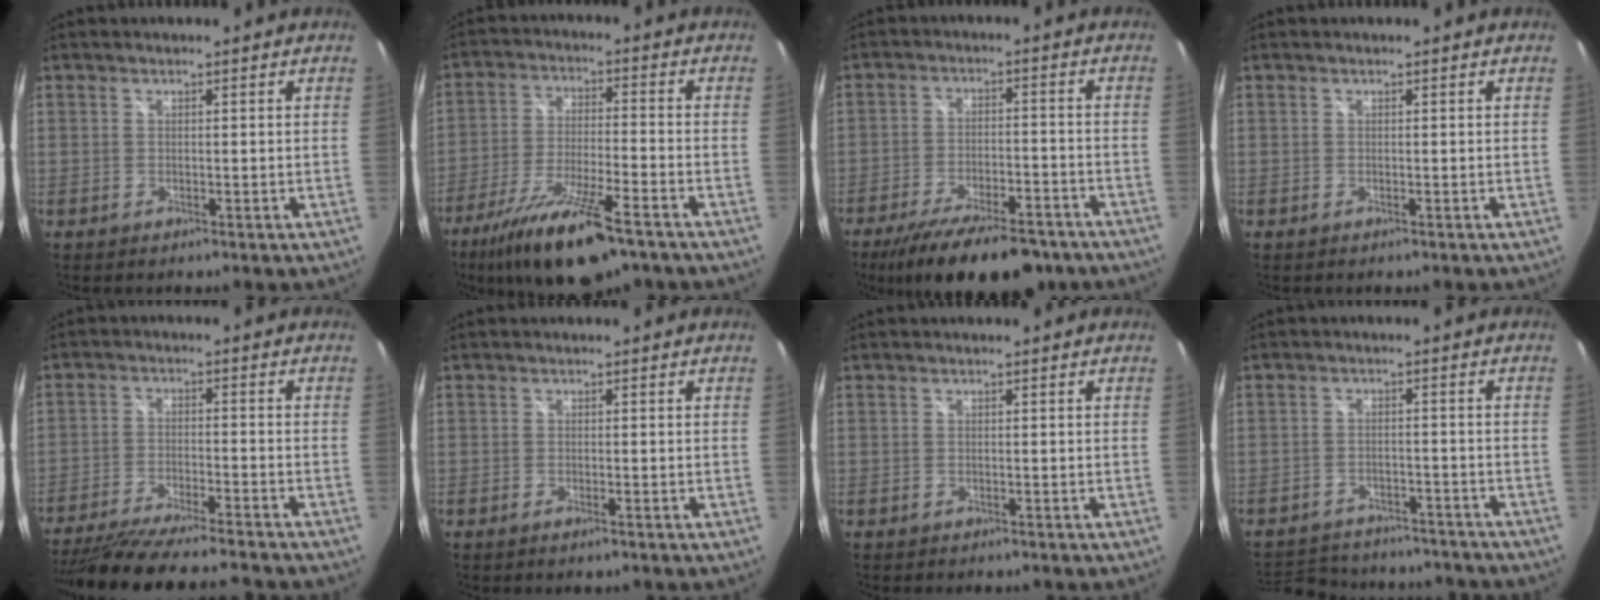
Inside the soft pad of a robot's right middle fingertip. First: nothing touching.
{"total": 16.6, "force": [-11.7, 3.9, 11.1], "torque": [-0.220, -0.035, -0.206]}
{"total": 18.8, "force": [-14.4, 6.0, 10.4], "torque": [-0.196, -0.035, -0.209]}
{"total": 0.0}
{"total": 18.4, "force": [-16.2, 1.3, 8.5], "torque": [-0.170, -0.032, -0.259]}
{"total": 1.2, "force": [-0.9, 0.1, 0.8], "torque": [-0.014, -0.003, -0.016]}
{"total": 0.5, "force": [-0.5, 0.2, 0.1], "torque": [-0.003, -0.002, -0.009]}
{"total": 18.0, "force": [-15.5, 6.5, 6.2], "torque": [-0.135, 0.017, -0.206]}